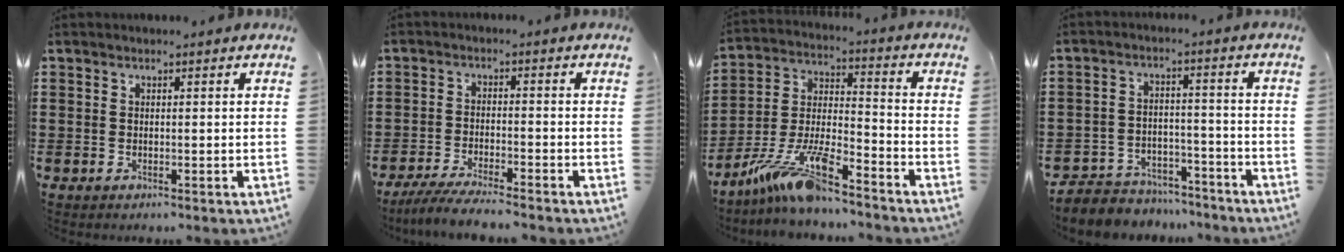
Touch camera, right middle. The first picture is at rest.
{"total": 4.5, "force": [-4.2, 0.0, 1.7], "torque": [-0.043, -0.013, -0.084]}
{"total": 12.1, "force": [-9.7, 1.9, 7.0], "torque": [-0.148, 0.013, -0.192]}
{"total": 4.9, "force": [-4.6, 1.4, 0.0], "torque": [-0.011, 0.009, -0.100]}